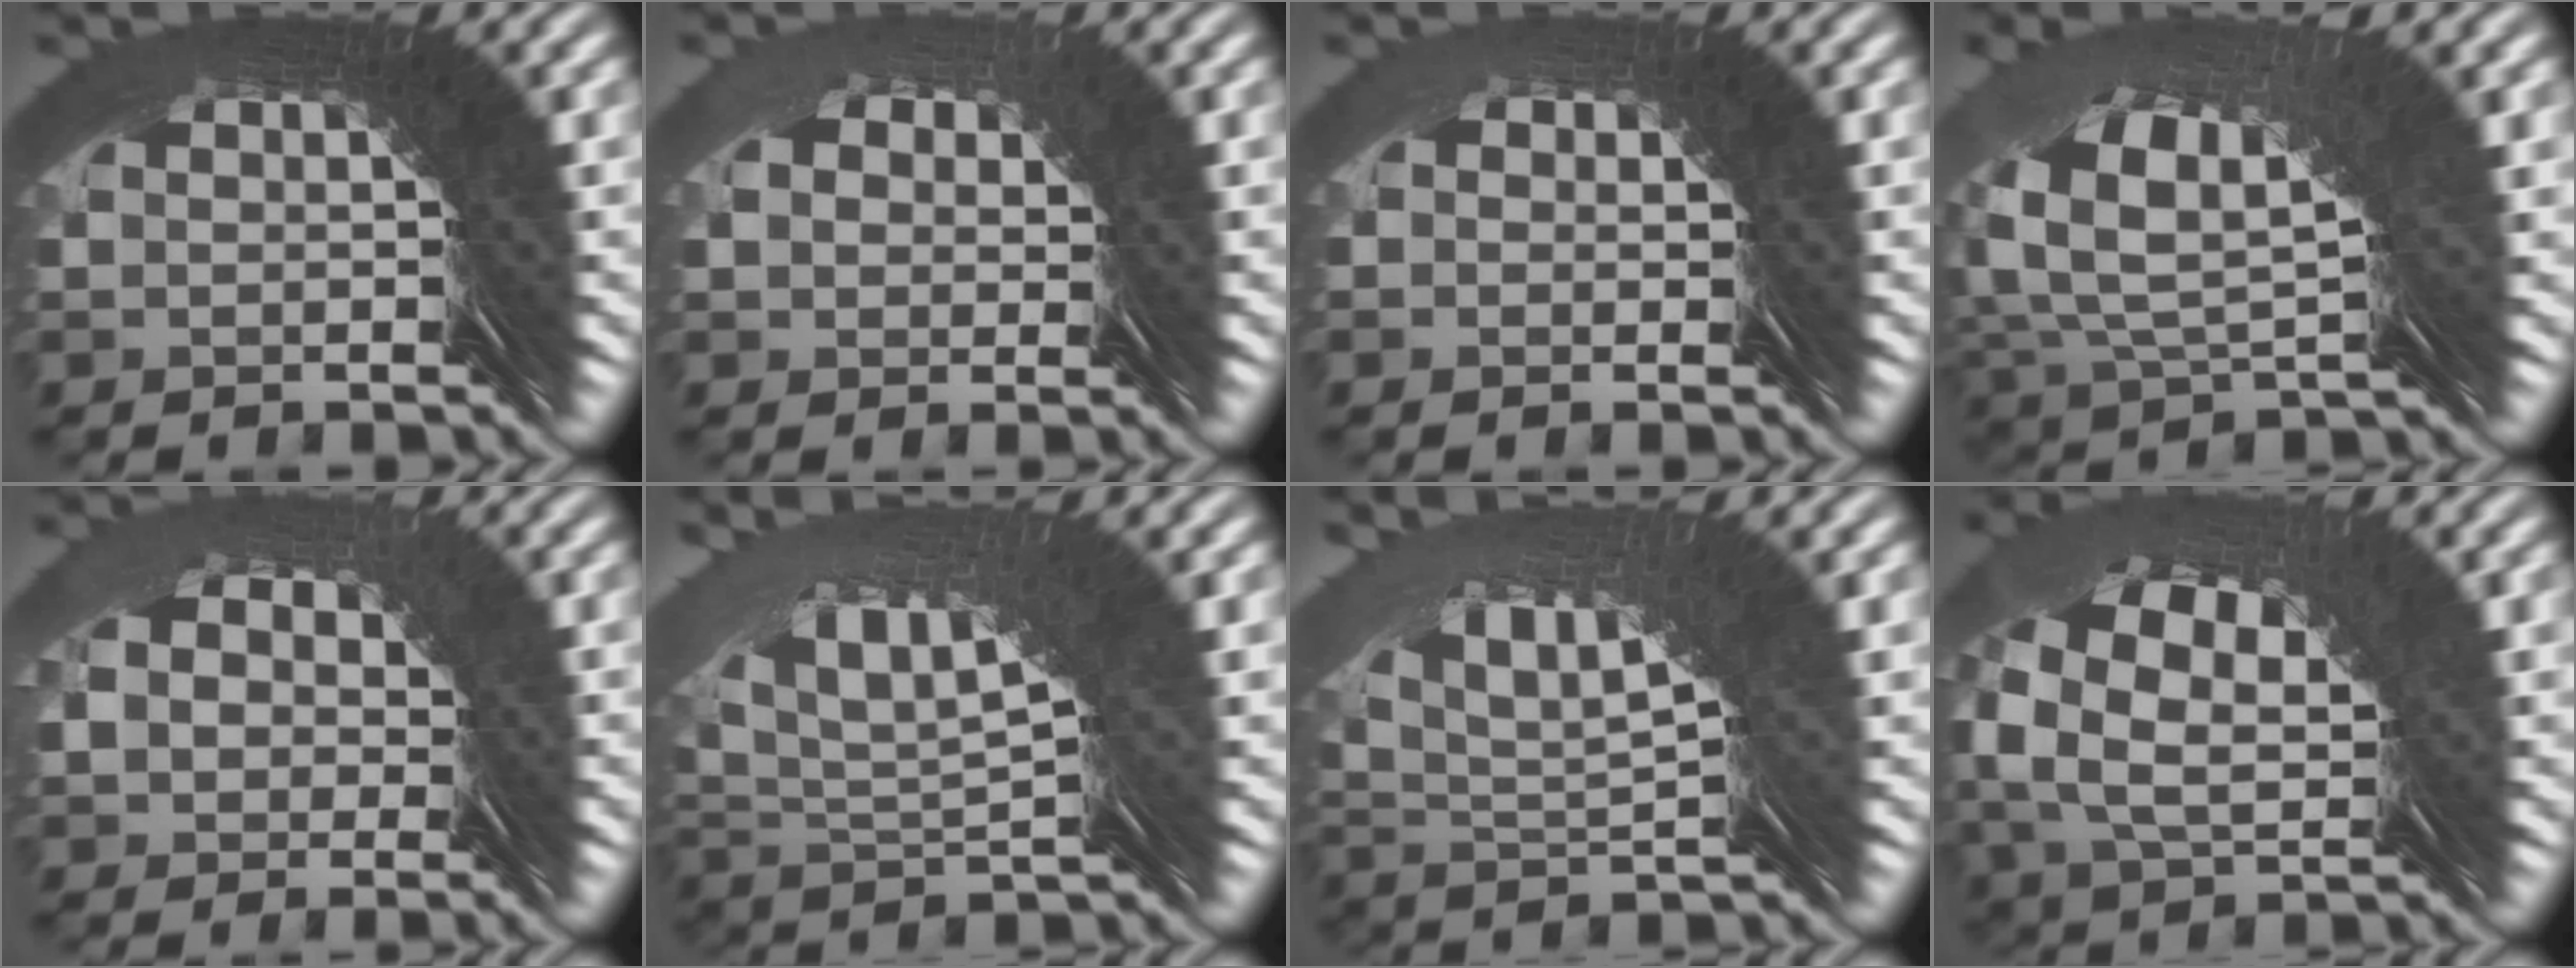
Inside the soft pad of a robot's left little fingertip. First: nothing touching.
{"total": 1.9, "force": [0.8, 1.6, -0.4], "torque": [-0.009, 0.003, 0.017]}
{"total": 1.5, "force": [0.4, 1.4, -0.2], "torque": [-0.009, 0.000, 0.005]}
{"total": 4.0, "force": [1.2, 1.7, 3.4], "torque": [-0.068, 0.000, 0.027]}
{"total": 4.1, "force": [2.1, 3.4, 0.6], "torque": [-0.011, 0.010, 0.027]}
{"total": 3.6, "force": [2.6, -0.6, 2.4], "torque": [-0.053, 0.030, 0.038]}
{"total": 3.8, "force": [2.9, -1.3, 2.1], "torque": [-0.038, 0.033, 0.042]}
{"total": 4.1, "force": [2.2, 2.5, 2.4], "torque": [-0.048, 0.034, 0.019]}